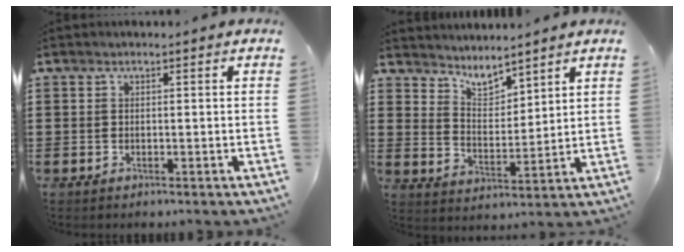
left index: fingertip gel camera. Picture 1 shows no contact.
{"total": 4.7, "force": [4.5, 1.0, 1.1], "torque": [-0.038, -0.019, 0.082]}